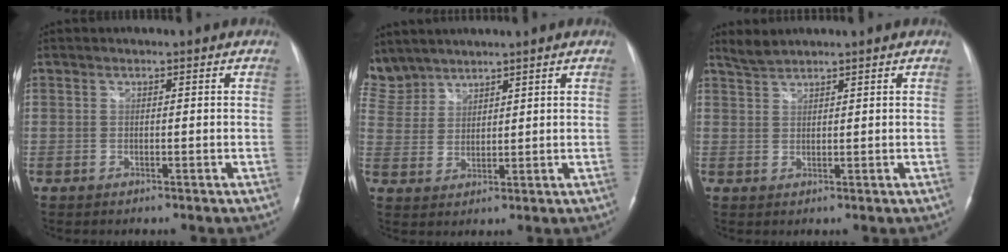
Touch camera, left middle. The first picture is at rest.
{"total": 8.1, "force": [7.3, 3.5, 0.6], "torque": [-0.031, 0.012, 0.163]}
{"total": 2.1, "force": [2.1, -0.1, 0.2], "torque": [-0.009, 0.010, 0.048]}